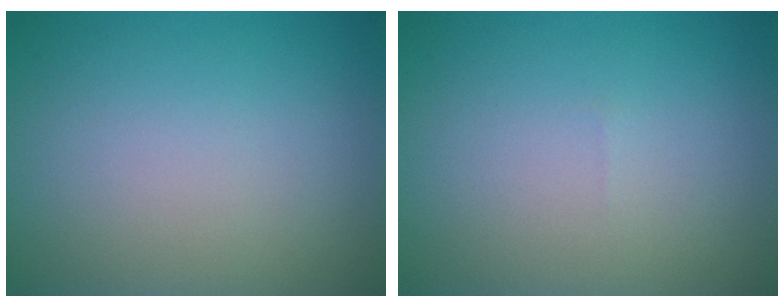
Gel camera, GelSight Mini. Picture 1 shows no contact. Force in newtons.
{"total": 0.0}